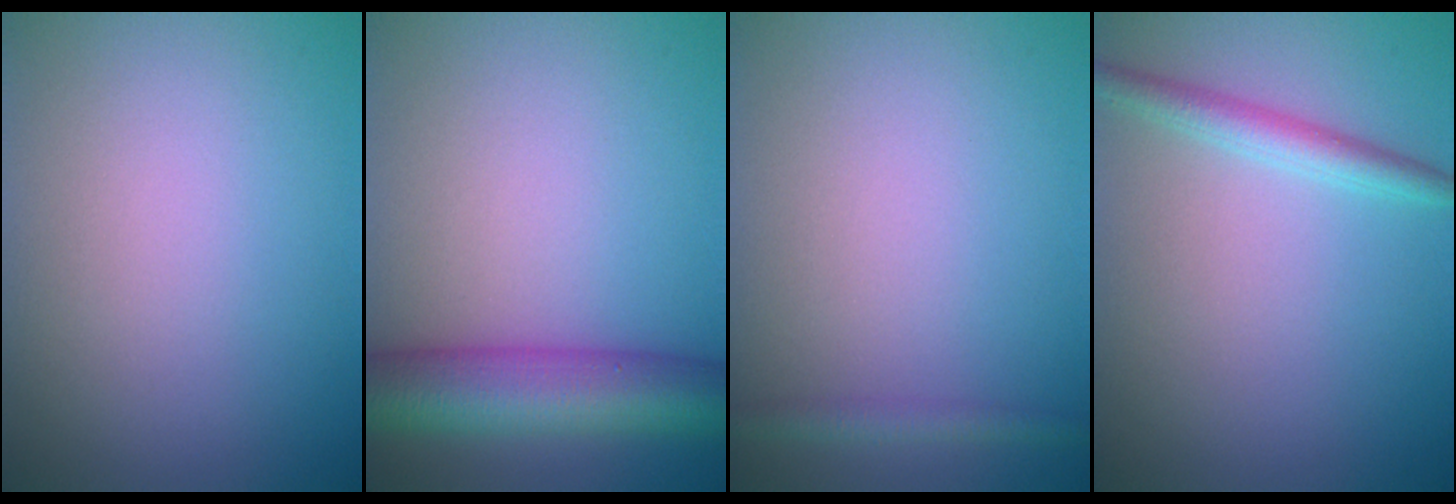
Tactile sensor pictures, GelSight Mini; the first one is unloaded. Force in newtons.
{"total": 7.9, "press": 7.9, "slide": 0.2}
{"total": 1.6, "press": 1.6, "slide": 0.1}
{"total": 2.4, "press": 2.4, "slide": 0.1}